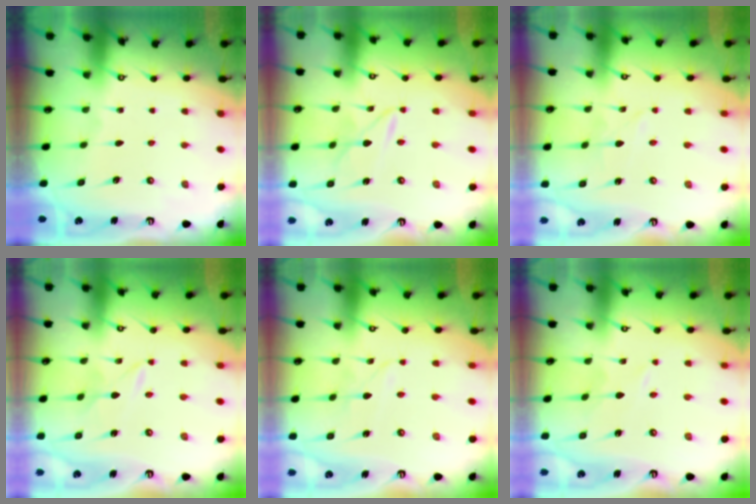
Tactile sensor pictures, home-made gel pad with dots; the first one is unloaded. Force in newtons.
{"total": 3.5, "press": 3.5, "slide": 0.3}
{"total": 1.6, "press": 1.6, "slide": 0.2}
{"total": 2.3, "press": 2.3, "slide": 0.3}
{"total": 1.8, "press": 1.7, "slide": 0.2}
{"total": 1.7, "press": 1.7, "slide": 0.3}